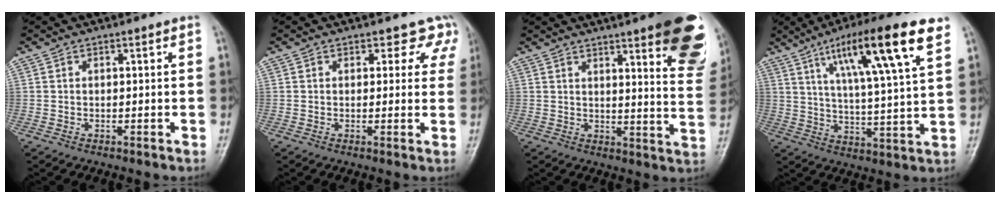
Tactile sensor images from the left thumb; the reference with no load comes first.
{"total": 4.3, "force": [3.3, 2.8, 0.6], "torque": [0.033, -0.016, 0.018]}
{"total": 19.3, "force": [11.2, 3.9, 15.2], "torque": [-0.163, -0.054, 0.130]}
{"total": 17.4, "force": [9.0, 2.3, 14.7], "torque": [-0.235, -0.025, 0.146]}